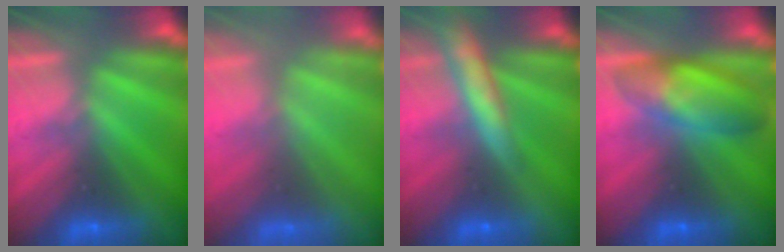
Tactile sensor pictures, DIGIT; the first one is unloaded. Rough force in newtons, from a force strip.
{"total": 9.6}
{"total": 8.3}
{"total": 9.7}